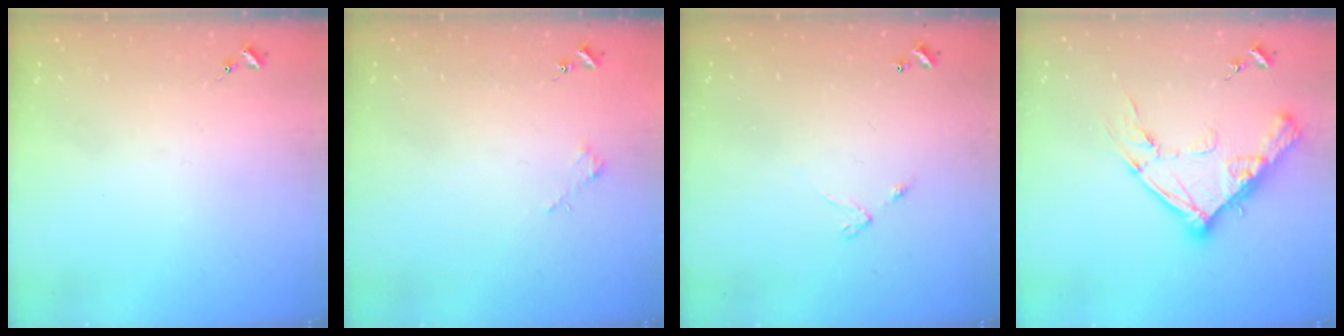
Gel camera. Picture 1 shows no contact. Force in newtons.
{"total": 1.8, "press": 1.8, "slide": 0.2}
{"total": 4.2, "press": 4.2, "slide": 0.4}
{"total": 16.4, "press": 16.3, "slide": 1.4}